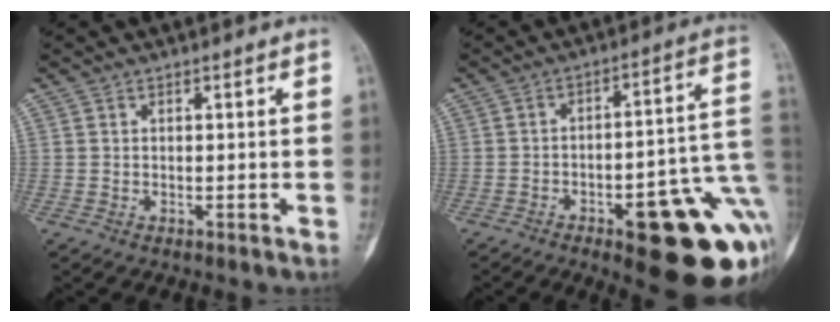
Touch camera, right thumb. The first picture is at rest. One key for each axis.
{"total": 22.4, "fx": -7.6, "fy": 7.0, "fz": 19.9, "tx": -0.190, "ty": 0.039, "tz": -0.086}